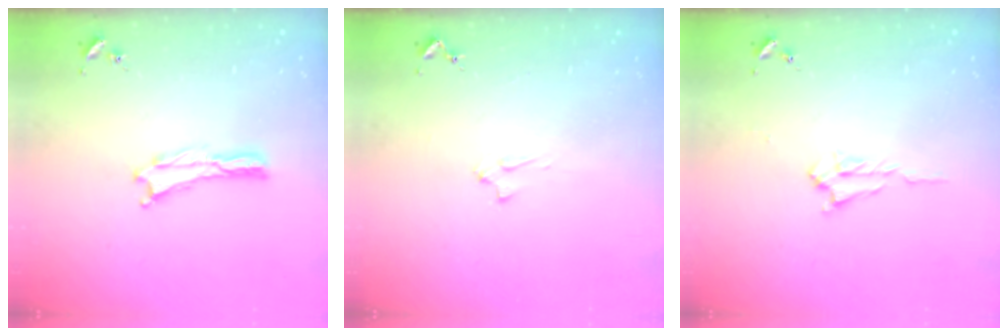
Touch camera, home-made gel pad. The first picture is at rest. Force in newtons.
{"total": 2.1, "press": 2.1, "slide": 0.3}
{"total": 1.7, "press": 1.7, "slide": 0.3}